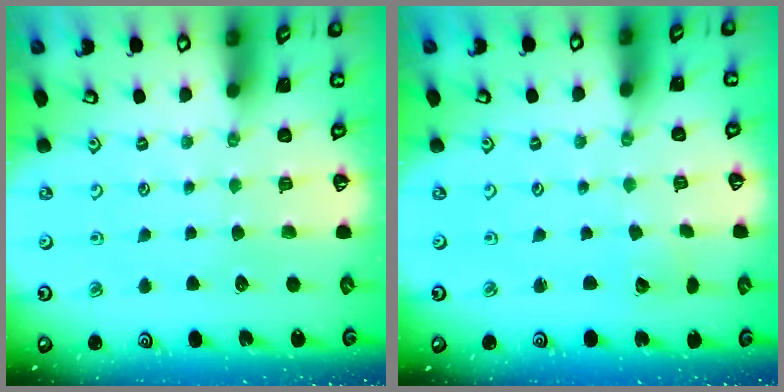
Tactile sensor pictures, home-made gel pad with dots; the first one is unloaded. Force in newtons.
{"total": 1.9, "press": 1.9, "slide": 0.0}